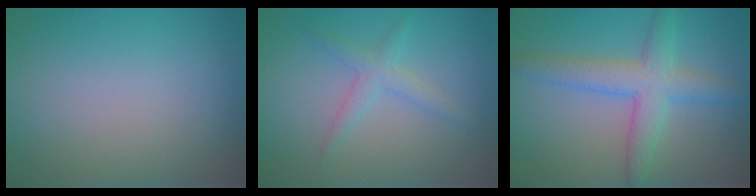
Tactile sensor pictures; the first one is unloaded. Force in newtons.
{"total": 1.8, "press": 1.8, "slide": 0.1}
{"total": 4.5, "press": 4.5, "slide": 0.1}